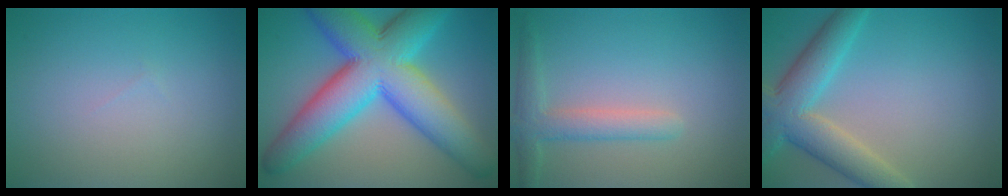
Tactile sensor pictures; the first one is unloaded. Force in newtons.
{"total": 13.1, "press": 13.1, "slide": 0.1}
{"total": 3.0, "press": 3.0, "slide": 0.2}
{"total": 6.5, "press": 6.5, "slide": 0.4}